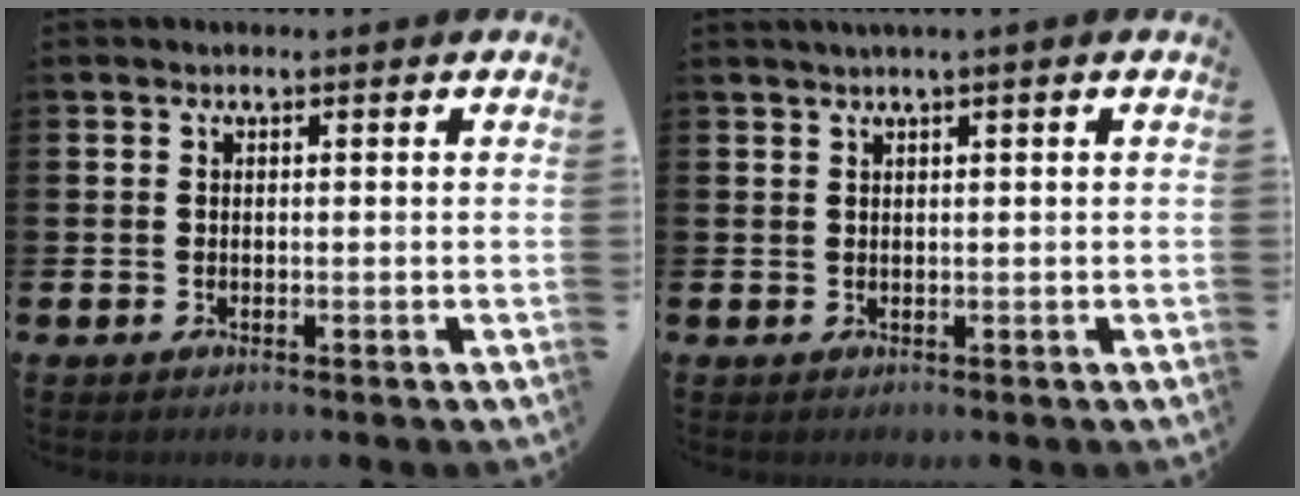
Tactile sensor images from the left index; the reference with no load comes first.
{"total": 1.3, "force": [0.9, -0.2, 0.9], "torque": [-0.017, 0.002, 0.016]}